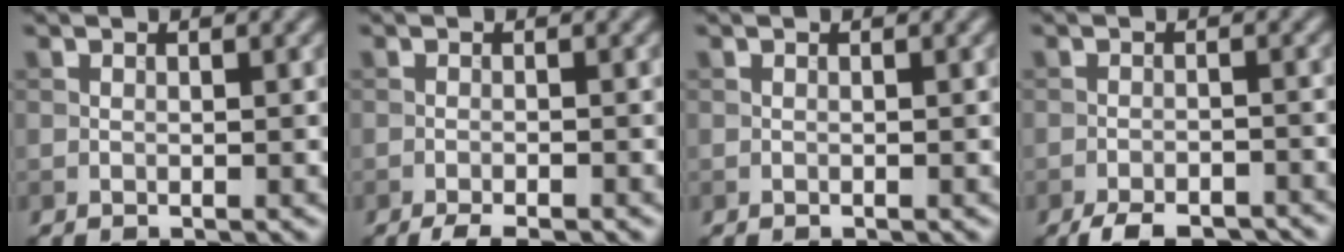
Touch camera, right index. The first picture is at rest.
{"total": 2.3, "force": [-1.7, 0.3, 1.4], "torque": [-0.025, 0.000, -0.032]}
{"total": 0.0}
{"total": 5.0, "force": [-4.2, 1.4, 2.4], "torque": [-0.036, -0.008, -0.069]}